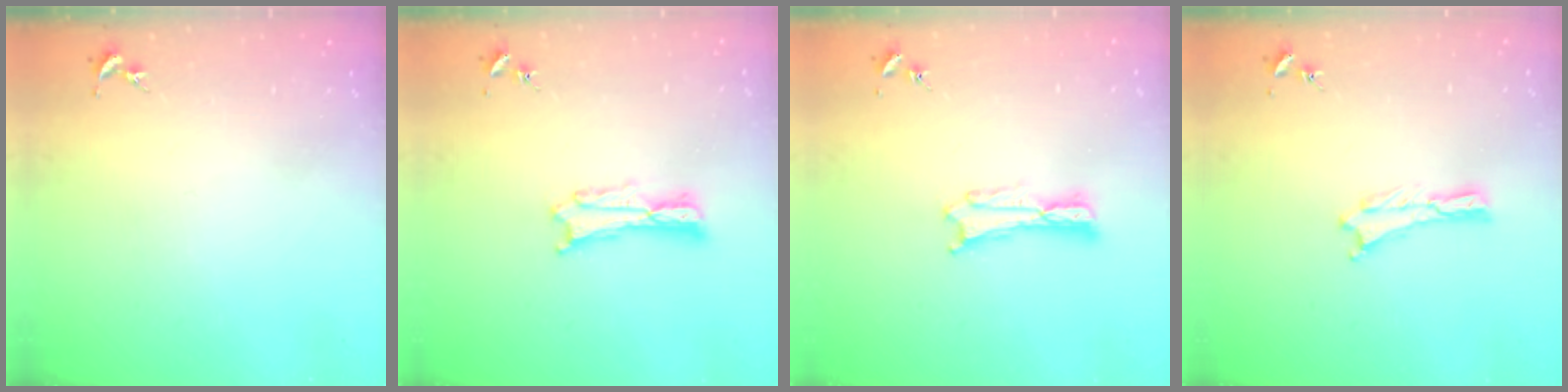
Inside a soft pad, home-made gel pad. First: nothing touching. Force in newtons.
{"total": 1.2, "press": 1.2, "slide": 0.2}
{"total": 0.6, "press": 0.6, "slide": 0.2}
{"total": 0.0}